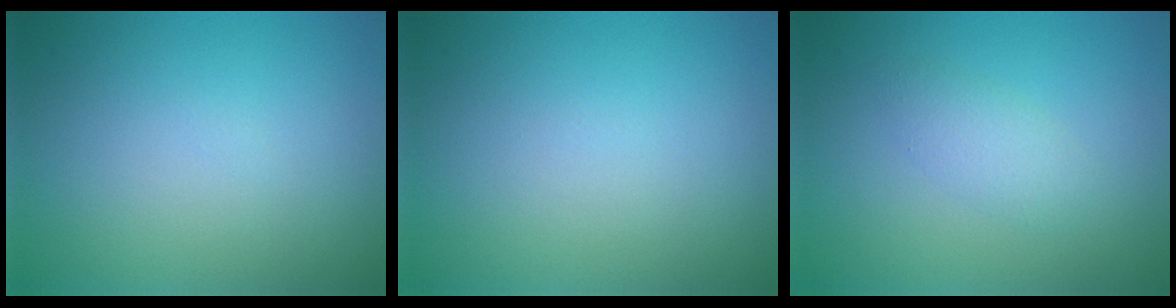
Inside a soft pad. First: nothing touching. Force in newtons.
{"total": 0.0}
{"total": 1.7, "press": 1.7, "slide": 0.1}